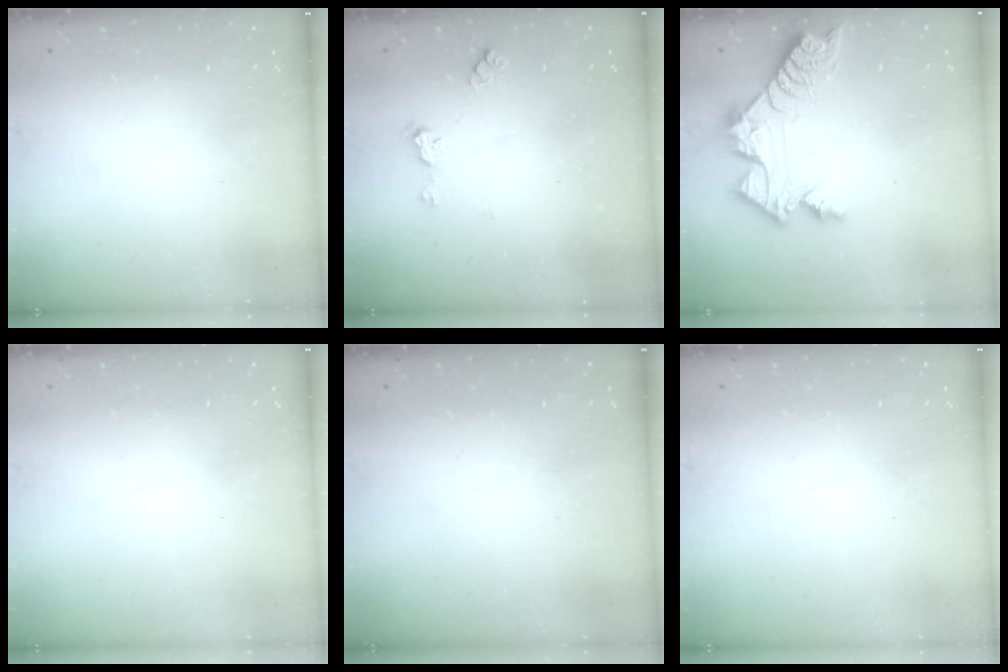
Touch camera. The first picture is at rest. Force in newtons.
{"total": 5.1, "press": 5.0, "slide": 0.6}
{"total": 11.2, "press": 11.1, "slide": 1.0}
{"total": 0.0}
{"total": 0.0}
{"total": 0.0}